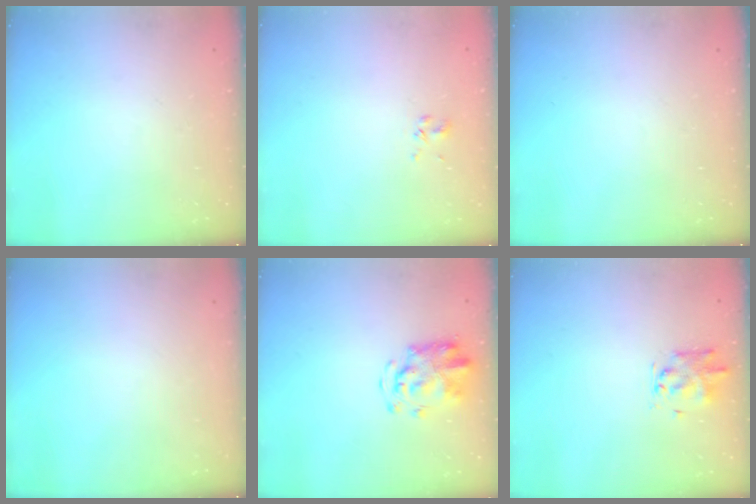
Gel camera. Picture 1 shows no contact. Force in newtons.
{"total": 2.5, "press": 2.3, "slide": 0.9}
{"total": 0.0}
{"total": 0.0}
{"total": 3.8, "press": 3.7, "slide": 0.9}
{"total": 1.4, "press": 1.1, "slide": 0.8}